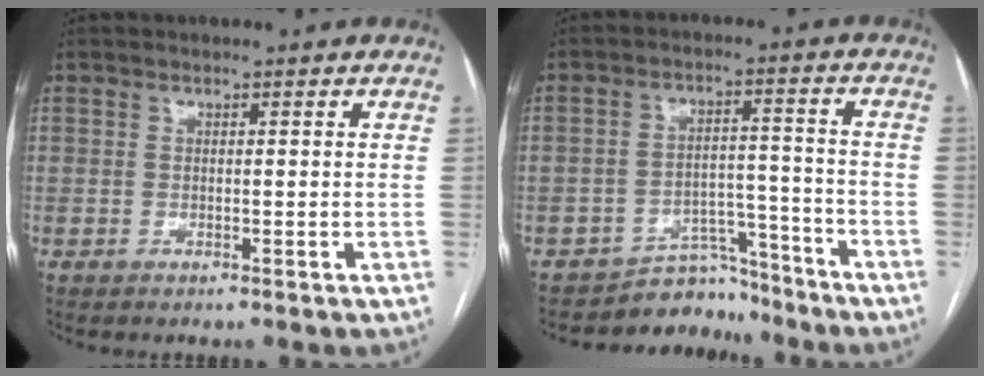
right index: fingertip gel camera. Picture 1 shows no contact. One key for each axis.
{"total": 6.6, "fx": -6.2, "fy": 2.2, "fz": -0.6, "tx": 0.018, "ty": 0.046, "tz": -0.097}